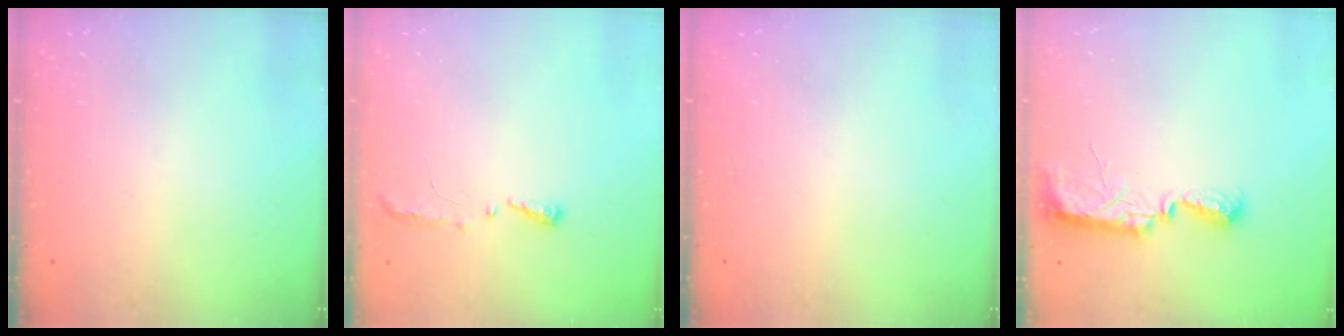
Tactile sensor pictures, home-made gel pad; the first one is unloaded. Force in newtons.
{"total": 4.1, "press": 4.0, "slide": 0.6}
{"total": 0.0}
{"total": 7.9, "press": 7.8, "slide": 0.8}